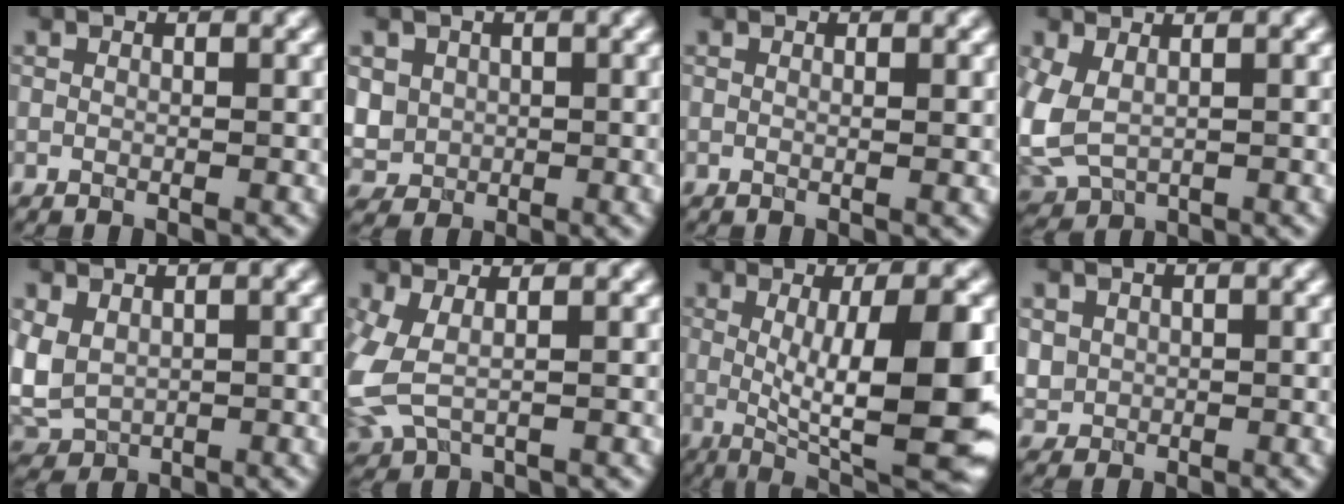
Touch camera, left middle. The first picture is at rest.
{"total": 3.7, "force": [0.8, 3.4, 1.3], "torque": [-0.035, 0.007, 0.020]}
{"total": 0.7, "force": [0.2, 0.2, 0.7], "torque": [-0.006, 0.001, 0.001]}
{"total": 3.9, "force": [0.6, 2.5, 3.0], "torque": [-0.087, -0.006, 0.013]}
{"total": 3.3, "force": [0.5, 2.5, 2.1], "torque": [-0.057, -0.005, 0.012]}
{"total": 4.7, "force": [-0.1, 2.4, 4.0], "torque": [-0.114, -0.006, -0.003]}
{"total": 12.1, "force": [0.0, 3.2, 11.7], "torque": [-0.154, -0.014, 0.004]}
{"total": 1.5, "force": [0.4, 1.4, 0.3], "torque": [-0.006, -0.005, 0.012]}